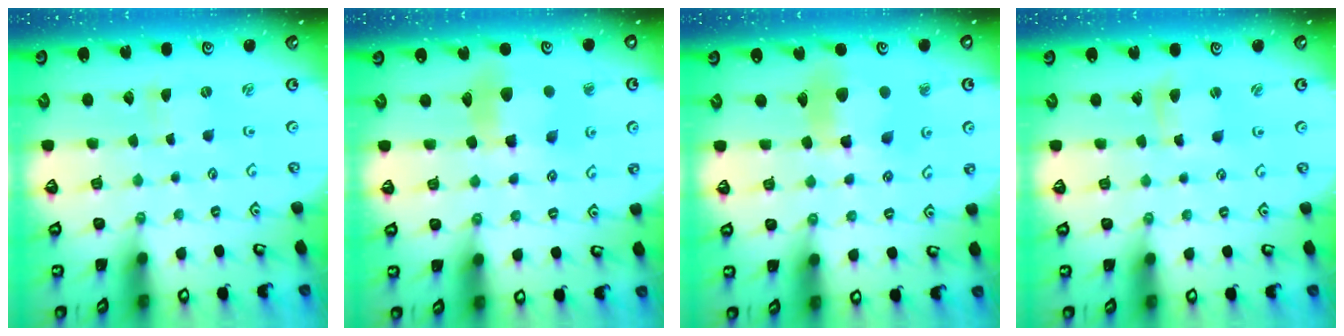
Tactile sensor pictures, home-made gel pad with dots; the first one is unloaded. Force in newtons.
{"total": 10.0, "press": 10.0, "slide": 1.3}
{"total": 12.1, "press": 12.0, "slide": 1.5}
{"total": 3.2, "press": 3.2, "slide": 0.3}